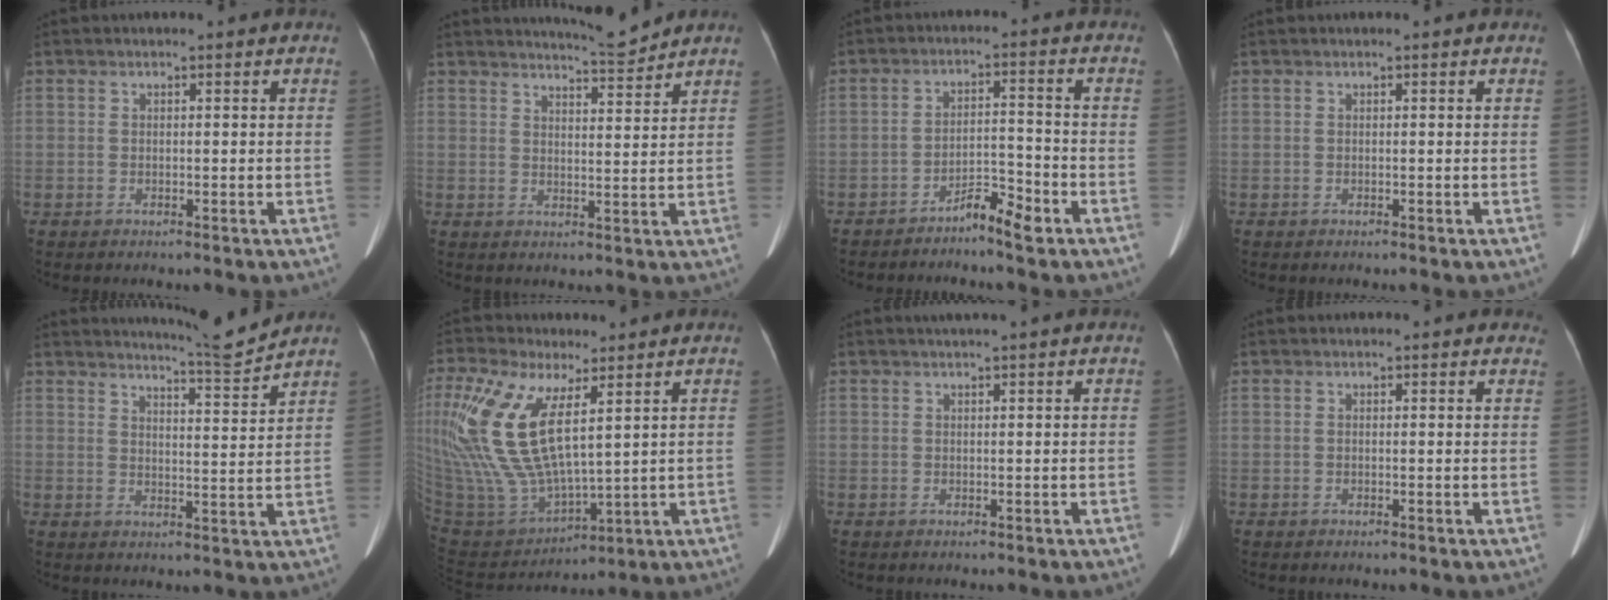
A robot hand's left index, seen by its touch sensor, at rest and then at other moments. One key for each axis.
{"total": 5.0, "fx": 4.9, "fy": -0.6, "fz": 0.7, "tx": -0.021, "ty": -0.013, "tz": 0.075}
{"total": 4.4, "fx": -3.7, "fy": 0.3, "fz": 2.3, "tx": -0.039, "ty": -0.001, "tz": -0.067}
{"total": 0.0}
{"total": 6.6, "fx": 6.3, "fy": -1.6, "fz": 0.8, "tx": -0.026, "ty": -0.029, "tz": 0.096}
{"total": 20.7, "fx": 7.4, "fy": 8.1, "fz": 17.6, "tx": -0.423, "ty": 0.001, "tz": 0.153}
{"total": 1.6, "fx": 1.2, "fy": -0.4, "fz": 1.0, "tx": -0.012, "ty": 0.012, "tz": 0.025}
{"total": 2.8, "fx": 2.6, "fy": 0.9, "fz": 0.7, "tx": -0.003, "ty": 0.005, "tz": 0.013}